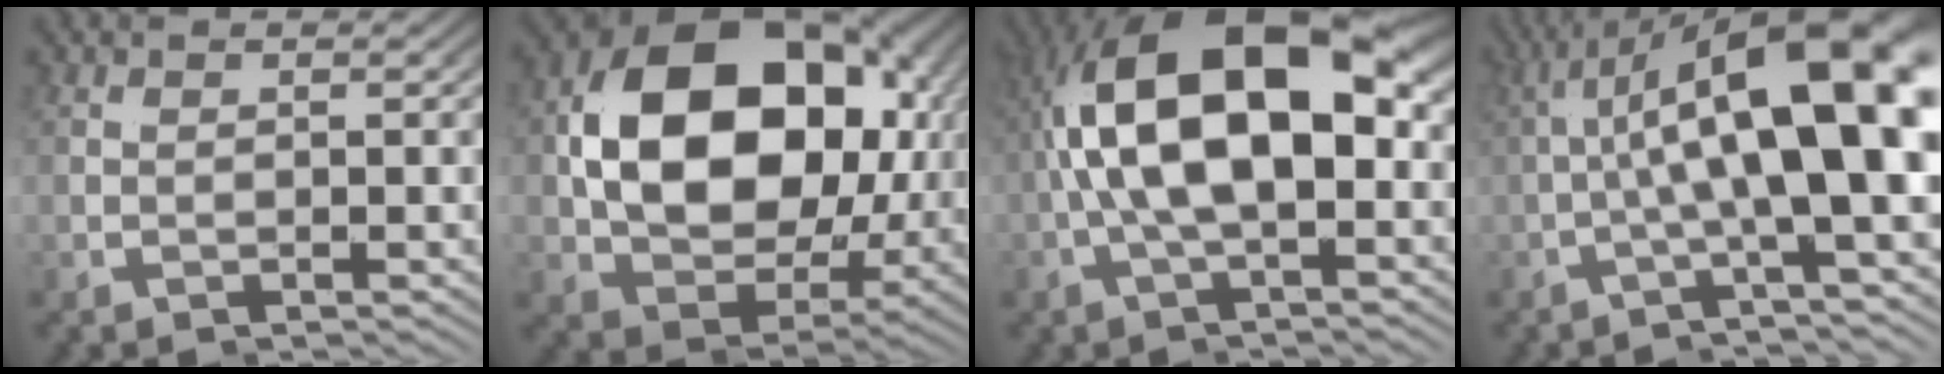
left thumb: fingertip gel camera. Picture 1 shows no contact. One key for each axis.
{"total": 16.7, "fx": 1.9, "fy": 10.6, "fz": 12.8, "tx": -0.242, "ty": -0.008, "tz": 0.026}
{"total": 16.2, "fx": 0.4, "fy": 9.2, "fz": 13.3, "tx": -0.290, "ty": -0.011, "tz": 0.004}
{"total": 12.8, "fx": 0.3, "fy": 2.4, "fz": 12.6, "tx": -0.172, "ty": 0.042, "tz": -0.025}